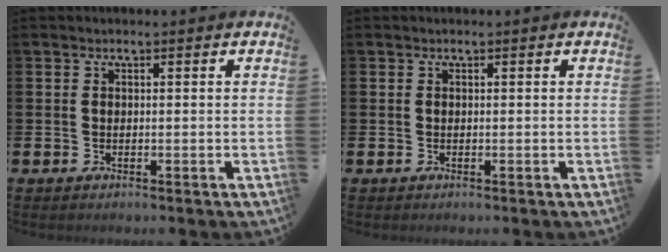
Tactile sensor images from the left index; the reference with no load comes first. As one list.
[{"total": 0.0}]